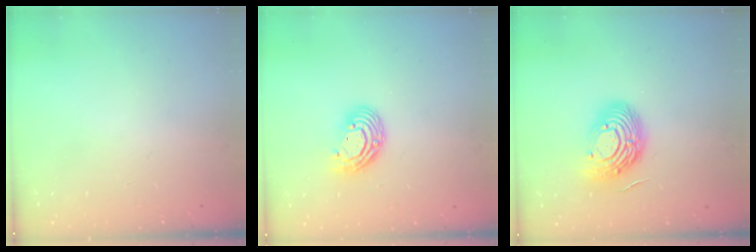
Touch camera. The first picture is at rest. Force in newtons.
{"total": 9.8, "press": 9.8, "slide": 0.6}
{"total": 14.4, "press": 14.3, "slide": 1.2}